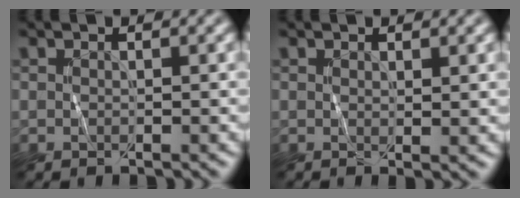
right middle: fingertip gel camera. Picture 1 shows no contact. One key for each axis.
{"total": 0.7, "fx": 0.6, "fy": 0.1, "fz": 0.5, "tx": -0.007, "ty": -0.002, "tz": 0.009}